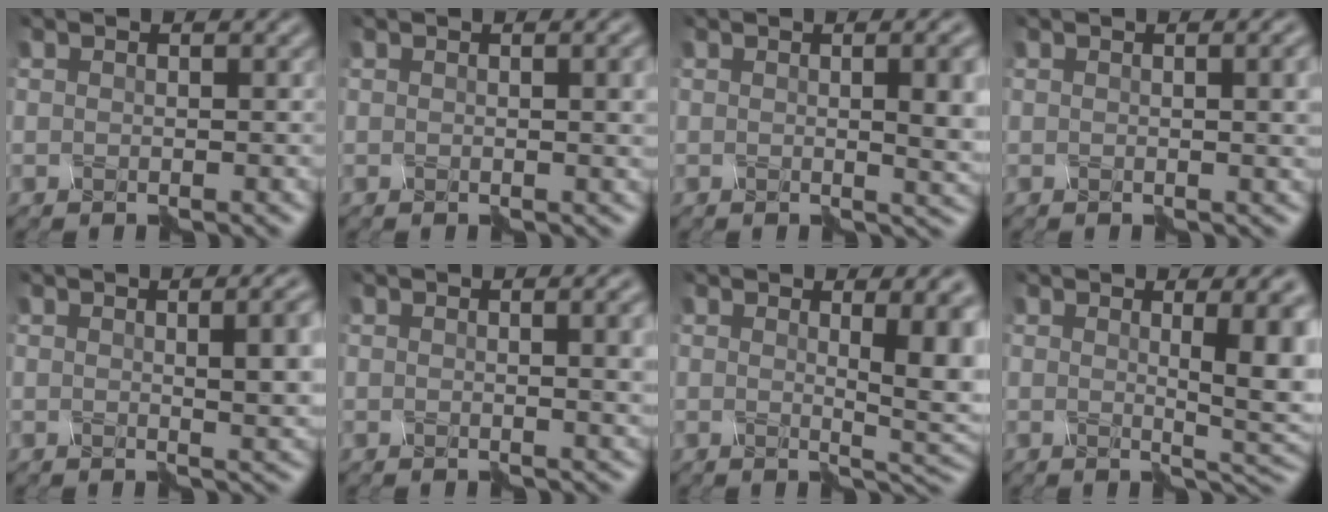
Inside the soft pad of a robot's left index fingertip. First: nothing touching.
{"total": 1.9, "force": [0.6, 0.1, 1.8], "torque": [-0.018, 0.001, 0.011]}
{"total": 4.7, "force": [0.3, 1.2, 4.5], "torque": [-0.042, -0.006, 0.008]}
{"total": 2.6, "force": [0.7, 0.5, 2.5], "torque": [-0.018, 0.001, 0.014]}
{"total": 4.3, "force": [0.5, 1.0, 4.2], "torque": [-0.041, -0.003, 0.011]}
{"total": 3.2, "force": [0.8, 0.8, 3.0], "torque": [-0.020, 0.000, 0.015]}
{"total": 5.0, "force": [1.1, 1.2, 4.8], "torque": [-0.055, -0.006, 0.020]}
{"total": 4.8, "force": [0.7, 0.9, 4.7], "torque": [-0.062, -0.009, 0.013]}